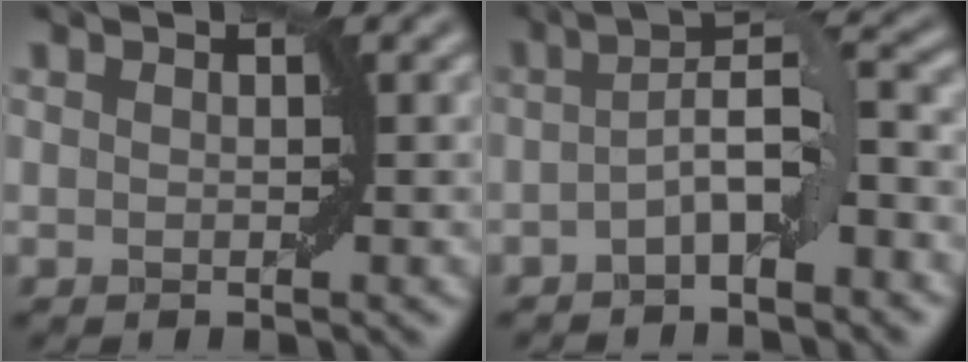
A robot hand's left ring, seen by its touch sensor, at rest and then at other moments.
{"total": 4.6, "force": [-1.6, 1.2, 4.2], "torque": [-0.071, 0.016, -0.037]}